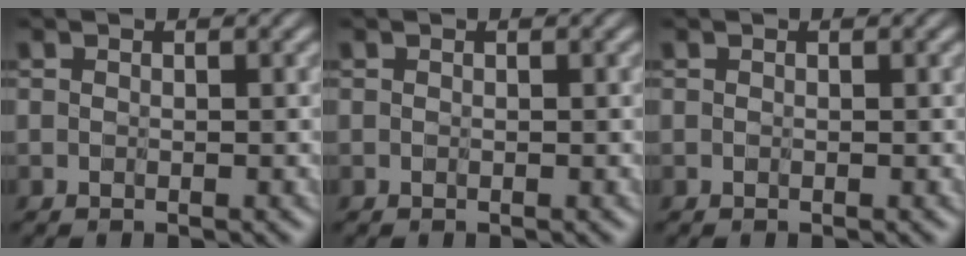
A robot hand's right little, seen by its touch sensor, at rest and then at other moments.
{"total": 0.0}
{"total": 0.0}